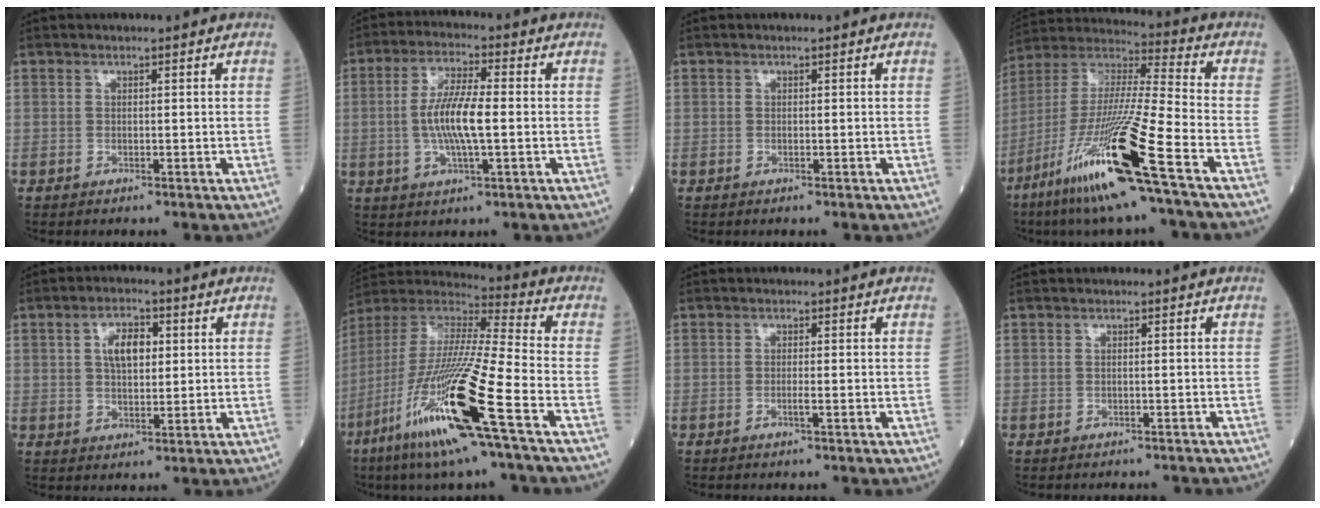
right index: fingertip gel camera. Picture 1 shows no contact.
{"total": 8.6, "force": [-0.6, 1.4, 8.5], "torque": [-0.170, 0.000, -0.014]}
{"total": 0.0}
{"total": 20.9, "force": [-10.5, -0.5, 18.0], "torque": [-0.390, -0.055, -0.207]}
{"total": 5.5, "force": [1.4, 2.7, 4.5], "torque": [-0.081, 0.010, 0.026]}
{"total": 22.0, "force": [-9.9, 0.0, 19.7], "torque": [-0.427, -0.056, -0.200]}
{"total": 1.1, "force": [-0.5, -0.1, 1.0], "torque": [-0.021, -0.001, -0.010]}
{"total": 3.0, "force": [-2.9, 0.5, 0.7], "torque": [-0.008, -0.005, -0.033]}